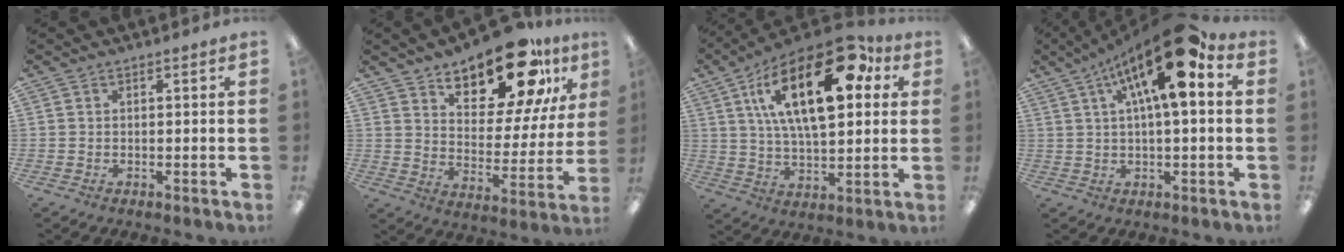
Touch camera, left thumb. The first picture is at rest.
{"total": 18.9, "force": [14.1, 7.3, 10.2], "torque": [-0.155, -0.093, 0.237]}
{"total": 25.3, "force": [10.6, 12.0, 19.6], "torque": [-0.336, -0.035, 0.167]}
{"total": 17.6, "force": [7.5, 5.1, 15.1], "torque": [-0.251, -0.029, 0.115]}